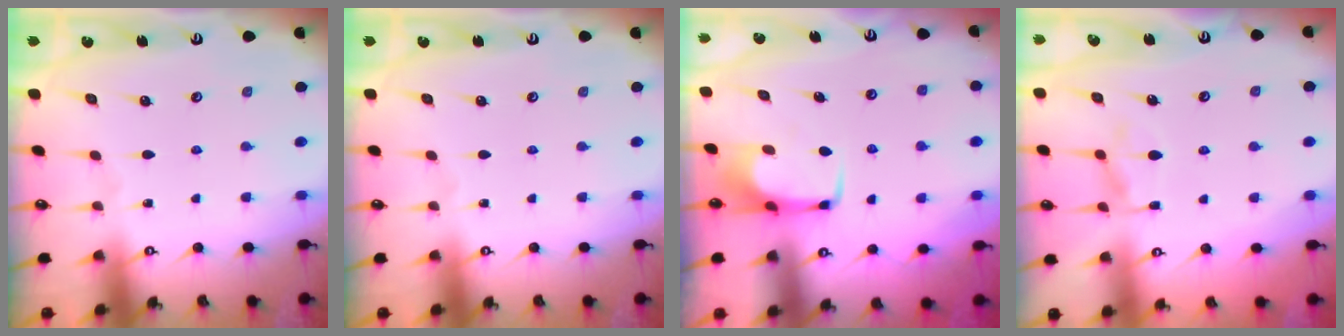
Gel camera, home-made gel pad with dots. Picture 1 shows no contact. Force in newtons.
{"total": 0.0}
{"total": 0.6, "press": 0.5, "slide": 0.2}
{"total": 2.1, "press": 1.4, "slide": 1.5}